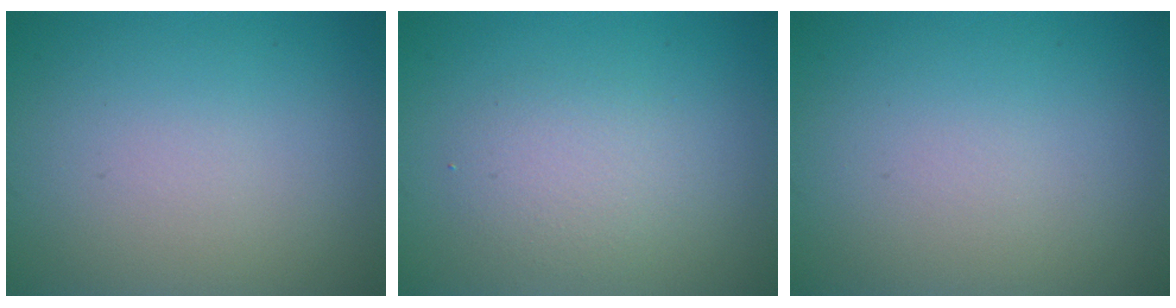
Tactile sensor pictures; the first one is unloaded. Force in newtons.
{"total": 2.2, "press": 2.2, "slide": 0.0}
{"total": 0.0}